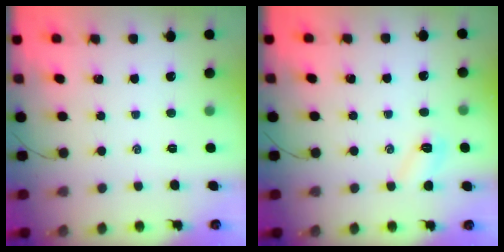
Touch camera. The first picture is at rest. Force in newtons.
{"total": 4.0, "press": 3.9, "slide": 1.0}